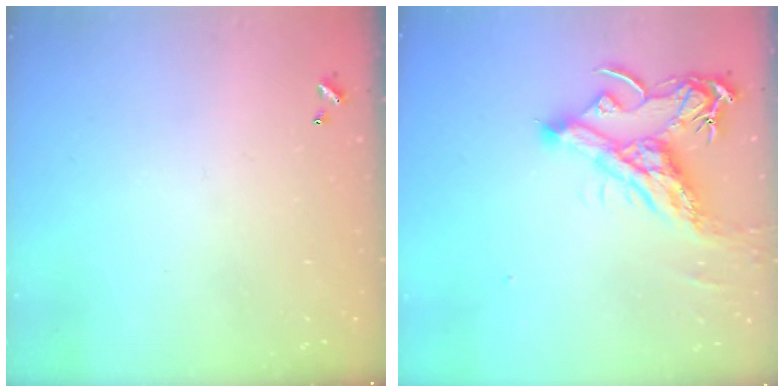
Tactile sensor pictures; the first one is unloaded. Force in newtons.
{"total": 9.5, "press": 9.3, "slide": 1.6}